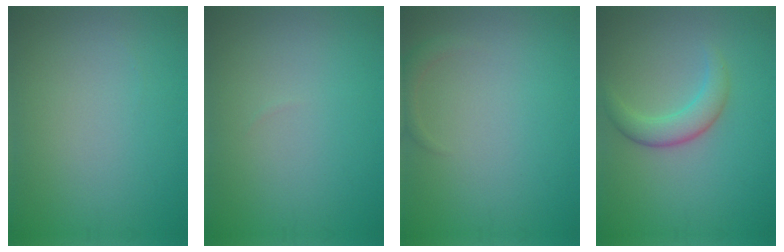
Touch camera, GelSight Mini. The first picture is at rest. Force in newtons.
{"total": 0.0}
{"total": 1.2, "press": 1.2, "slide": 0.1}
{"total": 3.1, "press": 3.1, "slide": 0.1}